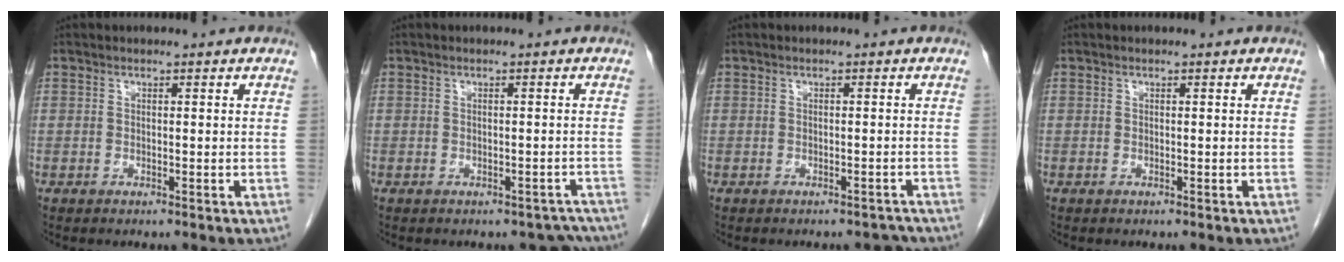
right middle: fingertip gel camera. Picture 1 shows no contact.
{"total": 3.8, "force": [-3.4, 1.8, 0.2], "torque": [0.013, 0.010, -0.031]}
{"total": 3.1, "force": [-3.0, 0.8, 0.1], "torque": [0.006, 0.000, -0.032]}
{"total": 0.0}